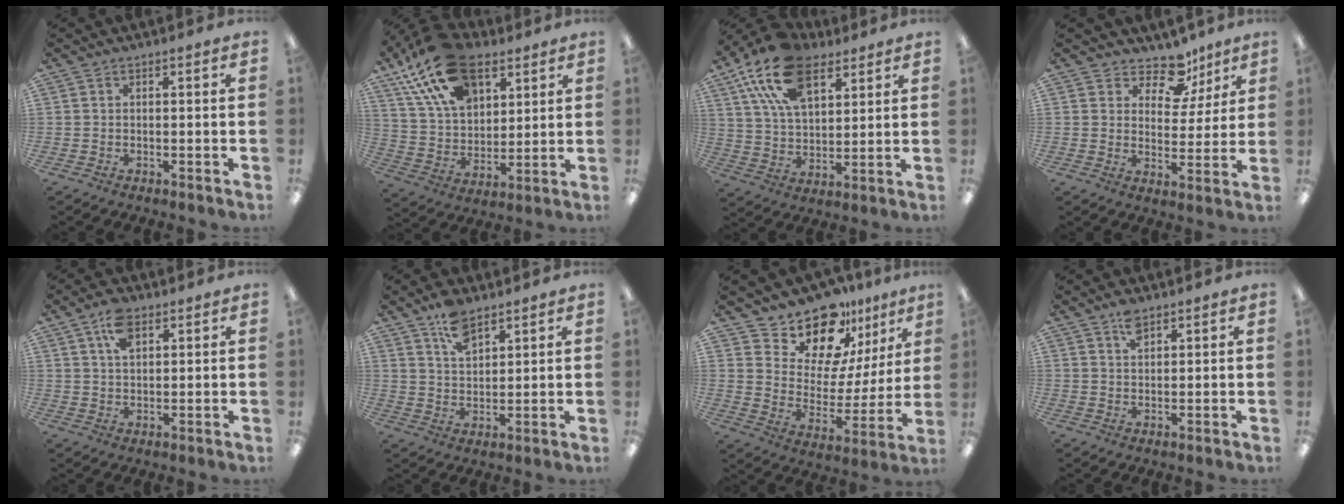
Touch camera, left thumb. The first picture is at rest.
{"total": 21.7, "force": [12.6, 12.3, 12.6], "torque": [-0.238, -0.043, 0.228]}
{"total": 19.1, "force": [10.6, 10.6, 11.9], "torque": [-0.229, -0.024, 0.192]}
{"total": 10.4, "force": [7.6, 5.9, 4.1], "torque": [-0.064, -0.049, 0.139]}
{"total": 6.9, "force": [3.8, 3.6, 4.5], "torque": [-0.084, 0.001, 0.067]}
{"total": 8.1, "force": [5.6, 3.9, 4.4], "torque": [-0.077, -0.022, 0.101]}
{"total": 16.4, "force": [14.1, 6.9, 4.5], "torque": [-0.087, -0.122, 0.255]}
{"total": 3.9, "force": [2.7, 1.9, 2.2], "torque": [-0.034, -0.006, 0.046]}